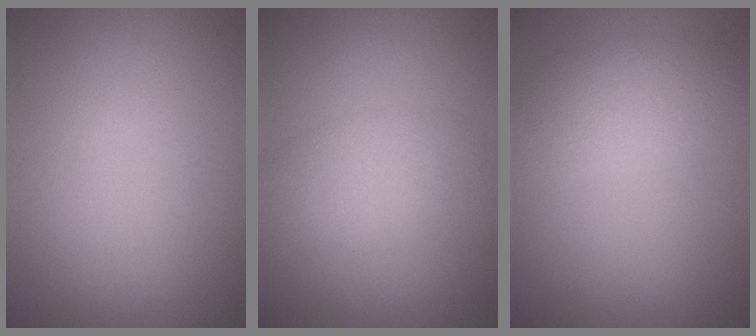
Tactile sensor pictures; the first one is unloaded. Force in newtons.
{"total": 1.5, "press": 1.5, "slide": 0.0}
{"total": 3.2, "press": 3.2, "slide": 0.0}